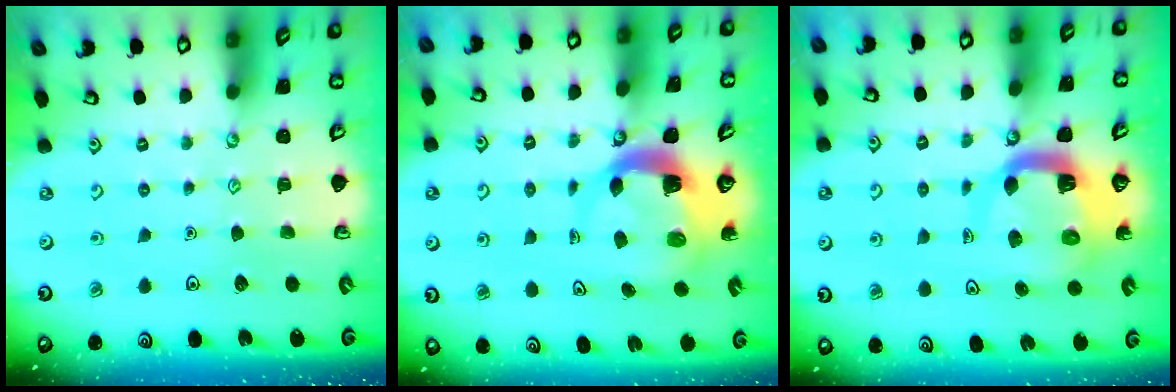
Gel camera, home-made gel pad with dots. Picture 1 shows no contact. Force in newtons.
{"total": 5.6, "press": 5.6, "slide": 0.8}
{"total": 9.4, "press": 9.4, "slide": 1.3}